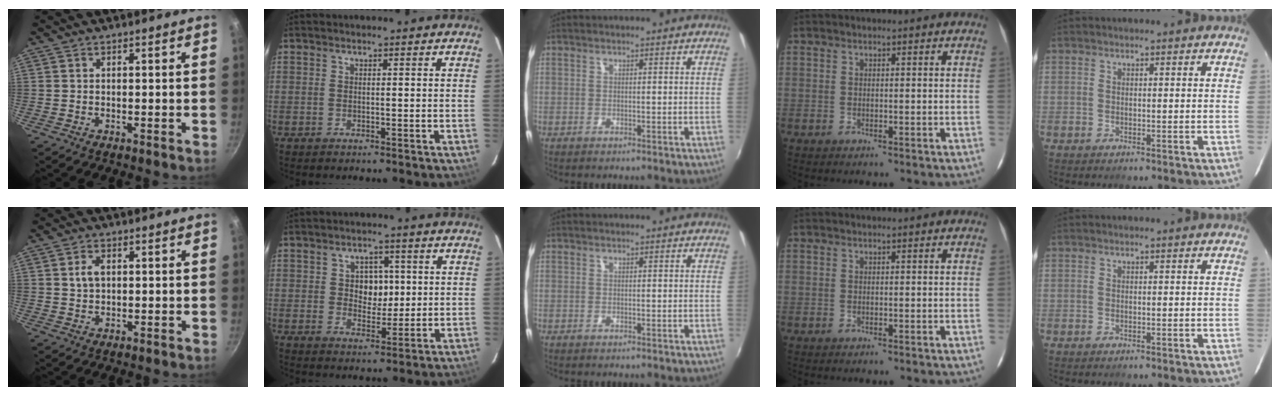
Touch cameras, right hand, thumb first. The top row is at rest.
{"thumb": {"total": 2.9, "force": [0.8, 1.8, 2.1], "torque": [-0.033, 0.000, 0.017]}, "index": {"total": 5.5, "force": [0.8, 4.4, 3.2], "torque": [-0.051, 0.009, 0.018]}}